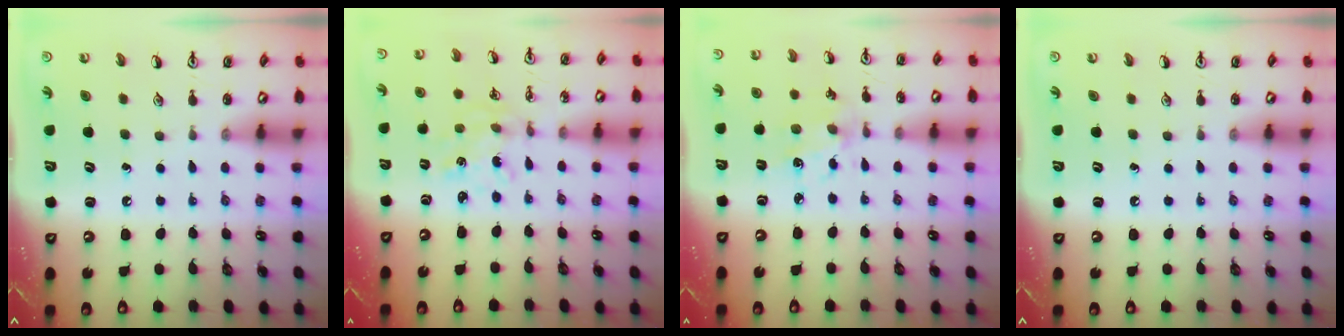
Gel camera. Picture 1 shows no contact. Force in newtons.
{"total": 1.5, "press": 1.5, "slide": 0.1}
{"total": 2.9, "press": 2.9, "slide": 0.2}
{"total": 0.0}